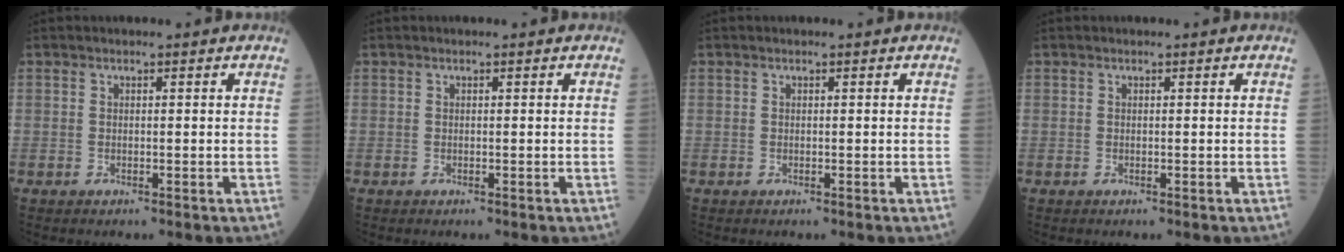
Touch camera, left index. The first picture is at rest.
{"total": 0.0}
{"total": 0.0}
{"total": 0.0}